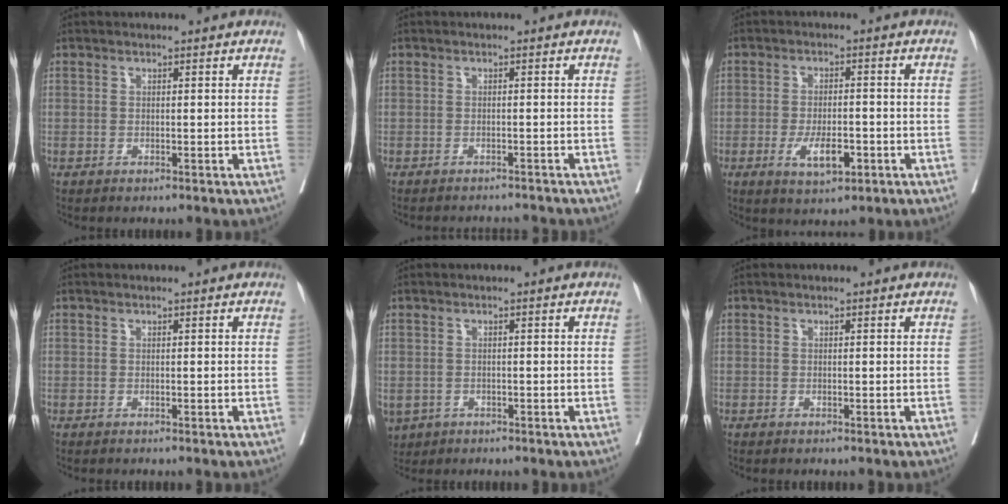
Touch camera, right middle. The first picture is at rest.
{"total": 6.0, "force": [-5.9, 0.2, 1.1], "torque": [-0.011, -0.003, -0.070]}
{"total": 5.8, "force": [-2.3, 2.0, 4.9], "torque": [-0.086, -0.003, -0.031]}
{"total": 1.1, "force": [-0.9, -0.1, 0.6], "torque": [-0.002, 0.005, -0.011]}
{"total": 5.8, "force": [-2.9, 4.5, 2.3], "torque": [-0.063, -0.005, -0.042]}
{"total": 0.6, "force": [-0.5, -0.1, 0.3], "torque": [-0.002, 0.003, -0.008]}